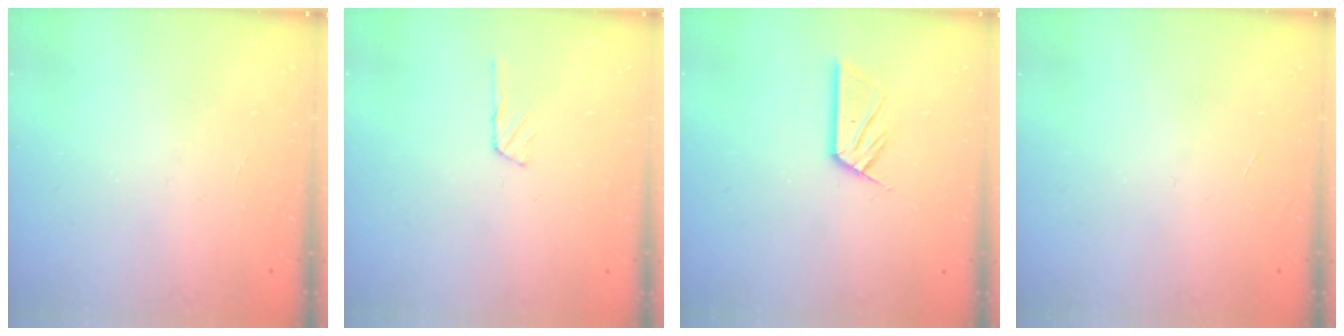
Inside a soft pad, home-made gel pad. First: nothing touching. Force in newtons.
{"total": 2.3, "press": 2.3, "slide": 0.2}
{"total": 9.6, "press": 9.6, "slide": 0.9}
{"total": 0.0}